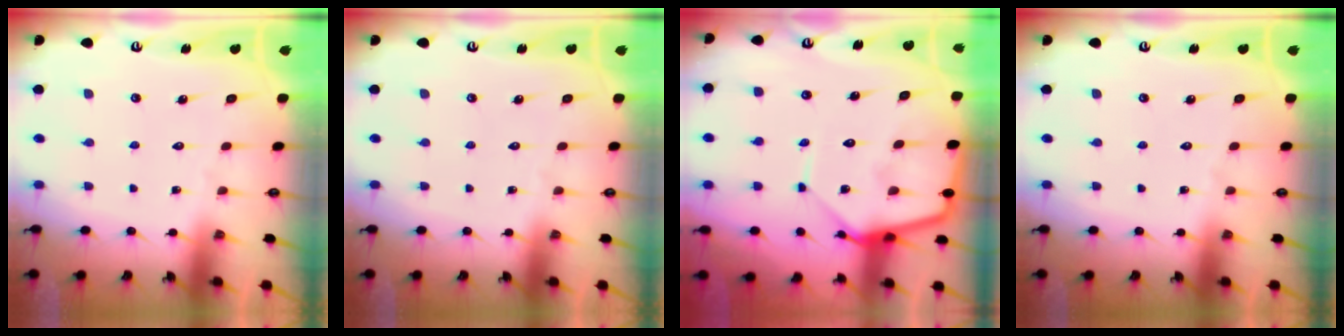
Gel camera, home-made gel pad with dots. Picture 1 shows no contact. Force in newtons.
{"total": 0.0}
{"total": 12.1, "press": 12.1, "slide": 1.2}
{"total": 0.0}